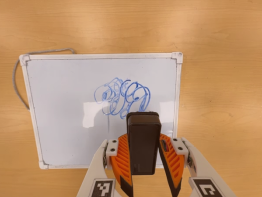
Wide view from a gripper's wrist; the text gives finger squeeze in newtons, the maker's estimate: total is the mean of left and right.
{"total": 6.9, "left": 5.6, "right": 8.3}